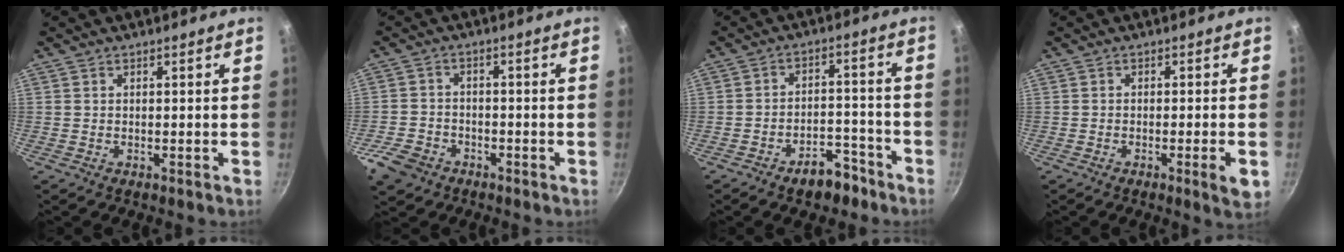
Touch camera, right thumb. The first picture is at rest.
{"total": 6.7, "force": [-3.9, 4.8, 2.6], "torque": [-0.047, 0.031, -0.073]}
{"total": 7.7, "force": [-5.4, 4.0, 3.8], "torque": [-0.029, 0.057, -0.072]}
{"total": 3.9, "force": [-1.4, 0.5, 3.6], "torque": [-0.053, 0.003, -0.021]}